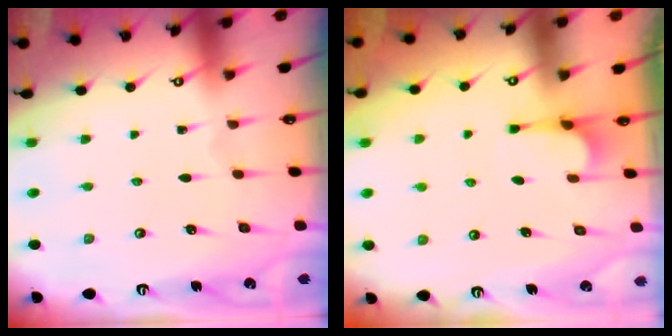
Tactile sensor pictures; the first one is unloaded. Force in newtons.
{"total": 2.0, "press": 1.7, "slide": 1.1}